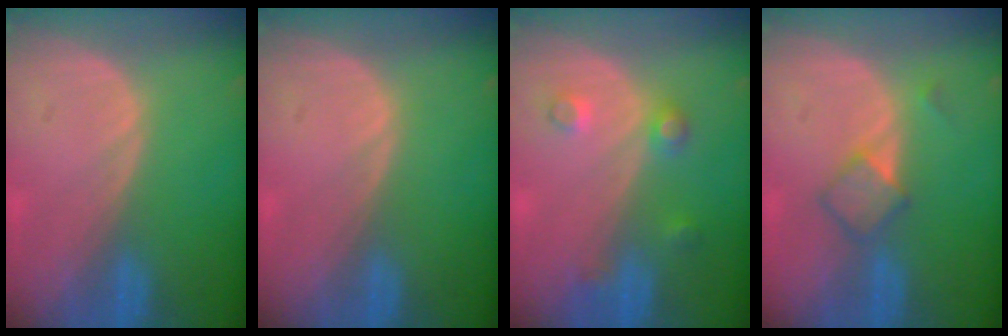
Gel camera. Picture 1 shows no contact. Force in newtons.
{"total": 0.0}
{"total": 3.4, "press": 3.2, "slide": 0.9}
{"total": 3.4, "press": 3.4, "slide": 0.3}